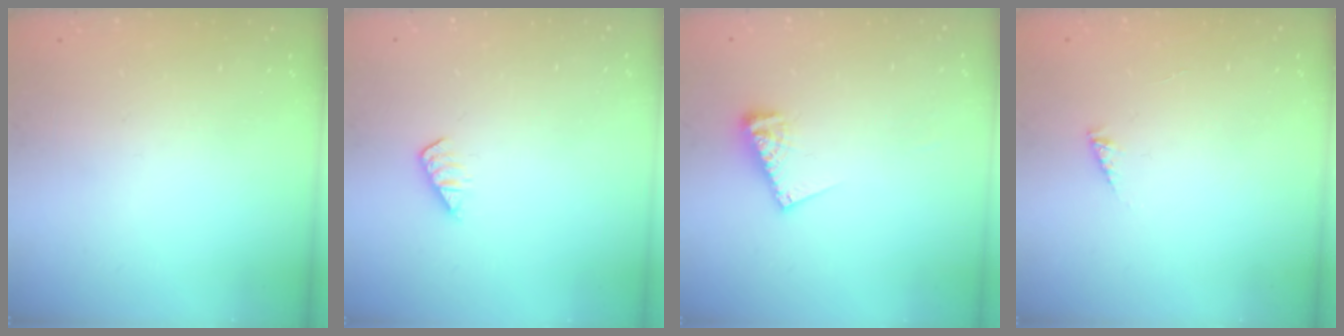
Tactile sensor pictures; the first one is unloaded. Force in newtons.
{"total": 1.6, "press": 1.5, "slide": 0.3}
{"total": 8.2, "press": 8.2, "slide": 0.8}
{"total": 1.8, "press": 1.8, "slide": 0.2}